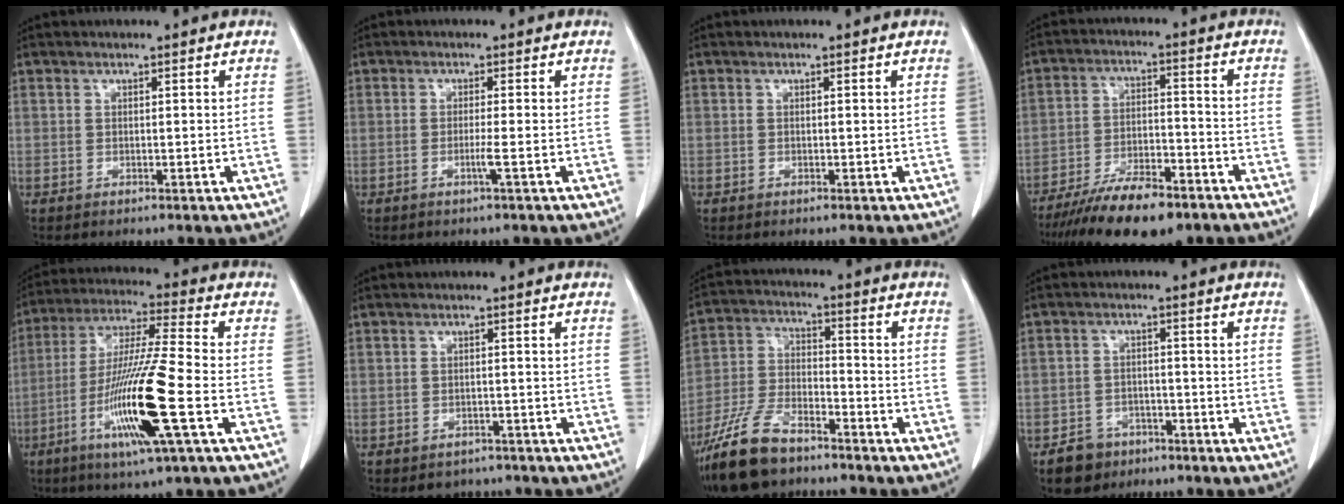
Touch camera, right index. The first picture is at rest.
{"total": 1.7, "force": [-0.7, -0.6, 1.5], "torque": [-0.030, -0.002, -0.014]}
{"total": 0.0}
{"total": 13.5, "force": [-10.3, 3.8, 7.9], "torque": [-0.135, -0.009, -0.171]}
{"total": 15.8, "force": [-5.4, -0.4, 14.8], "torque": [-0.303, -0.022, -0.104]}
{"total": 3.9, "force": [-3.3, 2.1, 0.5], "torque": [-0.008, 0.008, -0.038]}
{"total": 12.5, "force": [-9.4, 4.6, 6.9], "torque": [-0.153, -0.009, -0.178]}
{"total": 5.1, "force": [-3.4, 3.7, 0.9], "torque": [-0.017, 0.010, -0.051]}